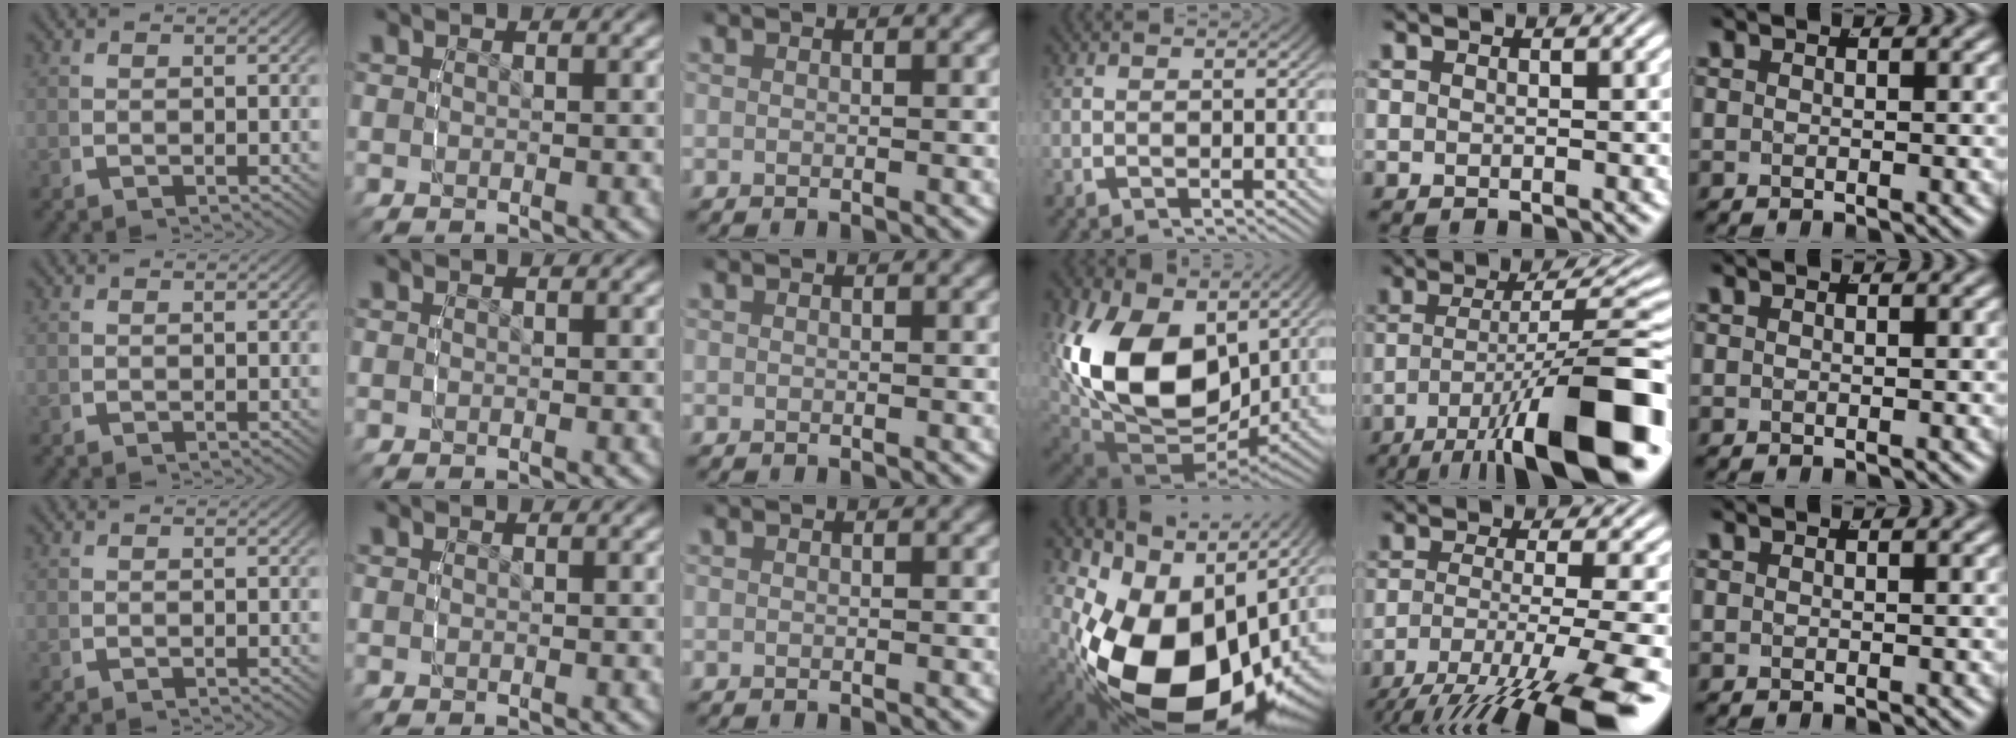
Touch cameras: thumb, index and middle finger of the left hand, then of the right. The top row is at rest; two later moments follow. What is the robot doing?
{"motion": "lift_and_place", "object": "markers"}